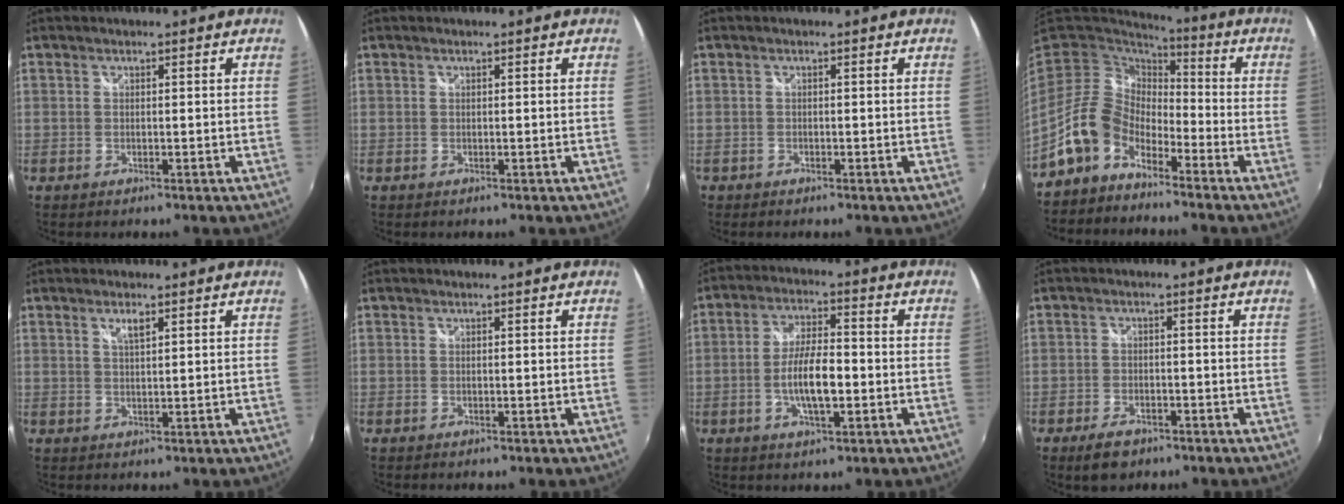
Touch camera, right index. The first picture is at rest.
{"total": 0.0}
{"total": 1.1, "force": [-0.7, 0.9, -0.1], "torque": [-0.003, 0.003, -0.012]}
{"total": 11.5, "force": [-7.7, 6.9, 5.0], "torque": [-0.107, 0.017, -0.148]}
{"total": 2.2, "force": [1.4, 0.2, 1.7], "torque": [-0.029, 0.001, 0.023]}
{"total": 0.0}
{"total": 8.2, "force": [-2.0, 2.5, 7.5], "torque": [-0.146, 0.000, -0.034]}
{"total": 5.2, "force": [-3.7, 2.8, 2.5], "torque": [-0.064, -0.003, -0.058]}